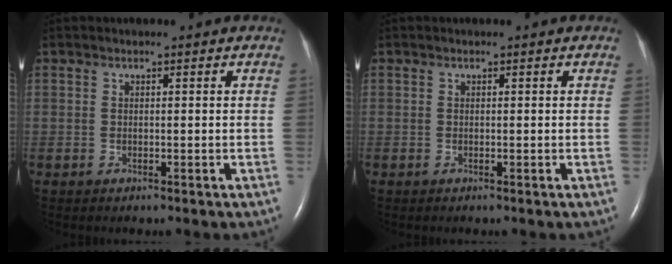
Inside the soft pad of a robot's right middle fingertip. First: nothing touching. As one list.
[{"total": 0.0}]